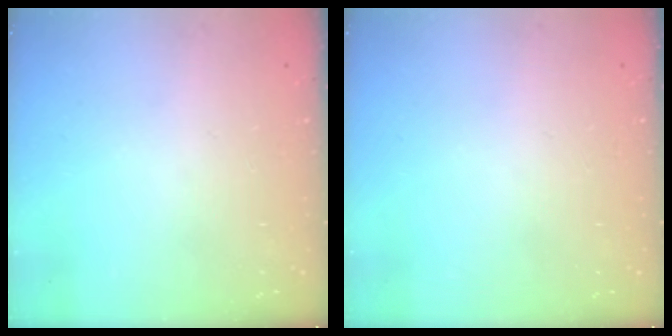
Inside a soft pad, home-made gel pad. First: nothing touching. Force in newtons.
{"total": 0.0}